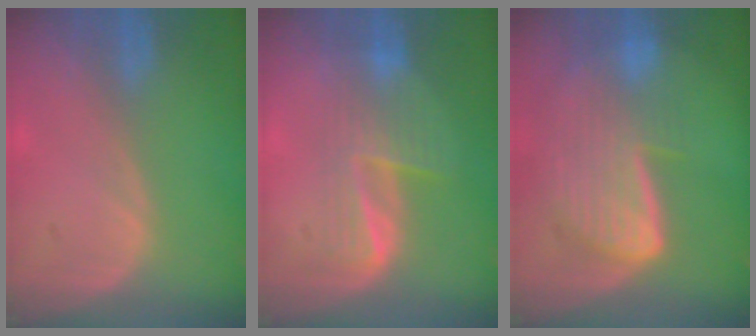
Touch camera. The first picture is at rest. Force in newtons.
{"total": 6.2, "press": 5.9, "slide": 1.9}
{"total": 8.6, "press": 7.7, "slide": 3.8}